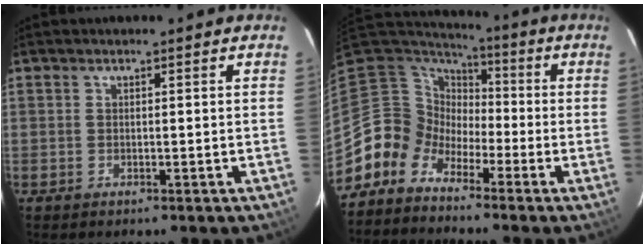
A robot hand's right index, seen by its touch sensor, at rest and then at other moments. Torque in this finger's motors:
{"motor_torque": [0.49, -0.64, -0.15, -0.21]}